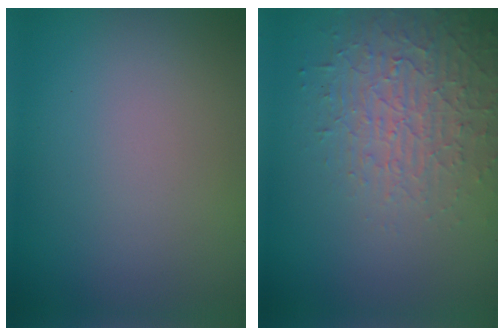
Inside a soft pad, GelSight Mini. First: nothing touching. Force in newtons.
{"total": 4.5, "press": 3.6, "slide": 2.7}